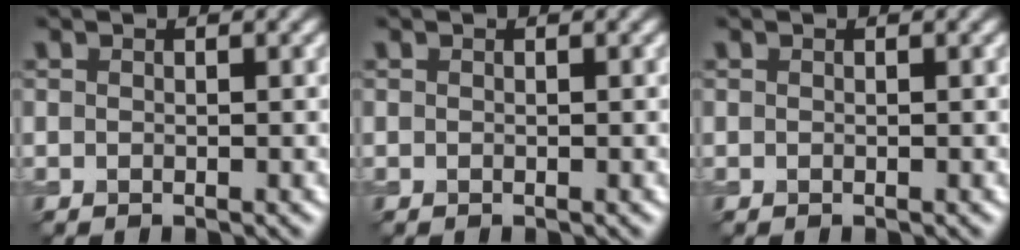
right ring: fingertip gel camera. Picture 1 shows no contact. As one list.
[{"total": 0.0}, {"total": 0.0}]